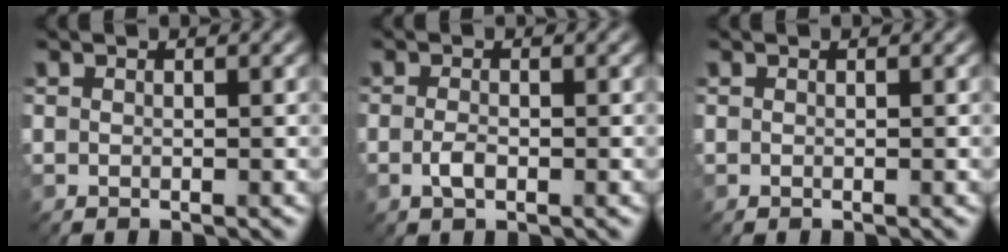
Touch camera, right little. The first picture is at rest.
{"total": 1.2, "force": [-0.4, 0.5, 1.0], "torque": [-0.022, 0.000, -0.010]}
{"total": 0.0}